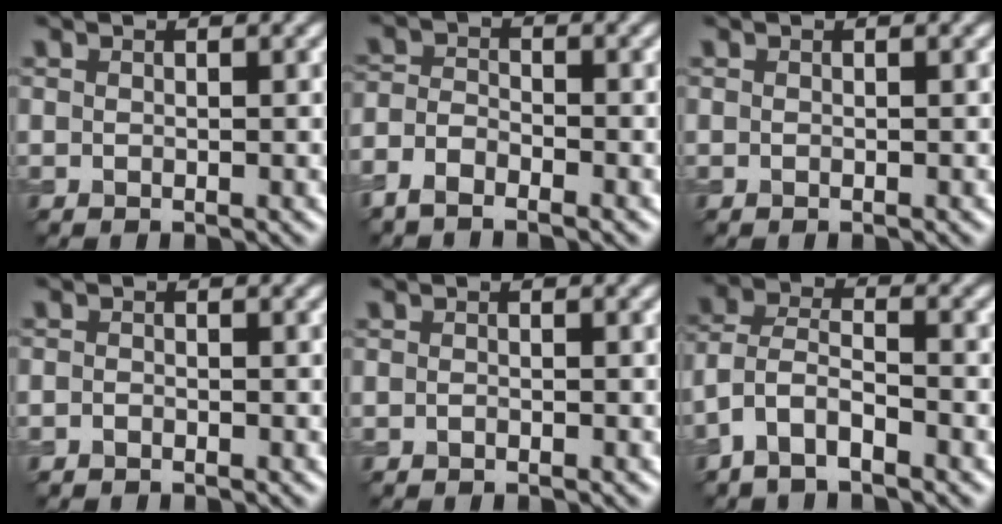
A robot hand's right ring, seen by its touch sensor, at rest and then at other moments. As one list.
[{"total": 2.9, "force": [-2.3, 1.2, 1.5], "torque": [-0.029, 0.000, -0.055]}, {"total": 0.0}, {"total": 0.8, "force": [-0.7, 0.3, 0.2], "torque": [-0.001, -0.002, -0.014]}, {"total": 0.5, "force": [-0.5, 0.1, 0.2], "torque": [-0.002, 0.000, -0.008]}, {"total": 4.1, "force": [-2.6, 1.7, 2.6], "torque": [-0.056, 0.005, -0.064]}]